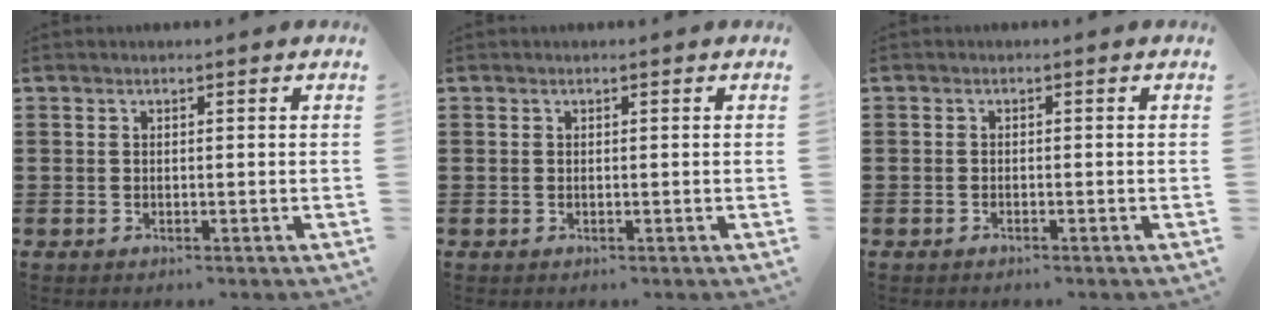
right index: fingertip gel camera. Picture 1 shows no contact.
{"total": 0.0}
{"total": 0.7, "force": [-0.7, 0.1, 0.1], "torque": [-0.004, -0.001, -0.013]}